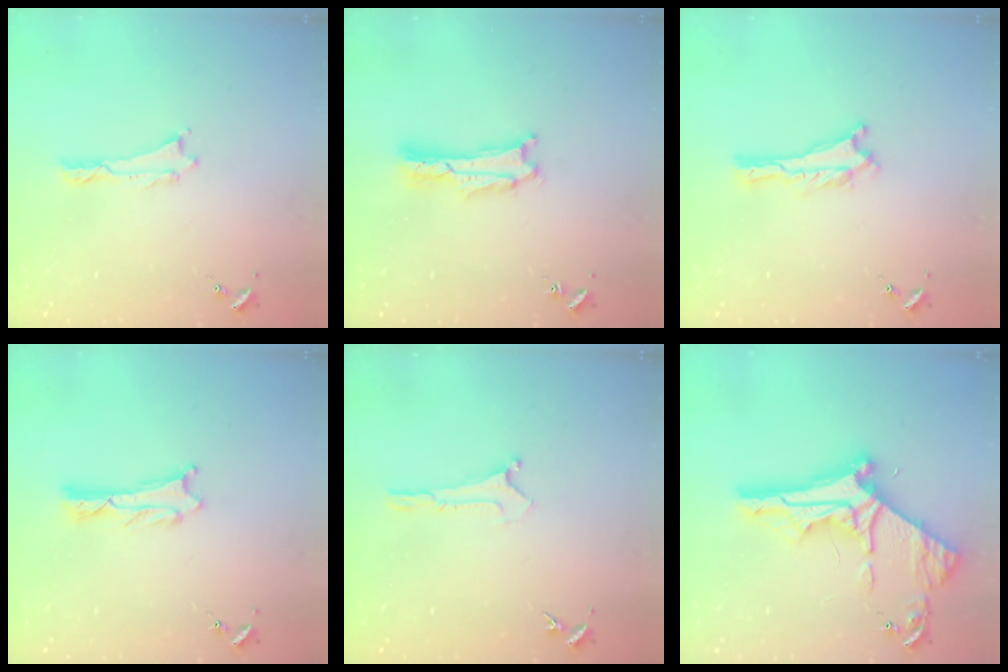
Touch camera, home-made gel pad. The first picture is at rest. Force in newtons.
{"total": 1.7, "press": 1.7, "slide": 0.3}
{"total": 0.0}
{"total": 1.2, "press": 1.2, "slide": 0.0}
{"total": 0.0}
{"total": 11.8, "press": 11.7, "slide": 1.2}